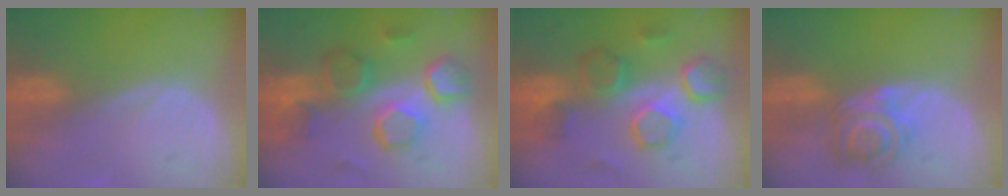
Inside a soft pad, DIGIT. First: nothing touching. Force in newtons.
{"total": 10.6, "press": 9.2, "slide": 5.2}
{"total": 9.3, "press": 9.0, "slide": 2.3}
{"total": 5.6, "press": 5.2, "slide": 2.2}